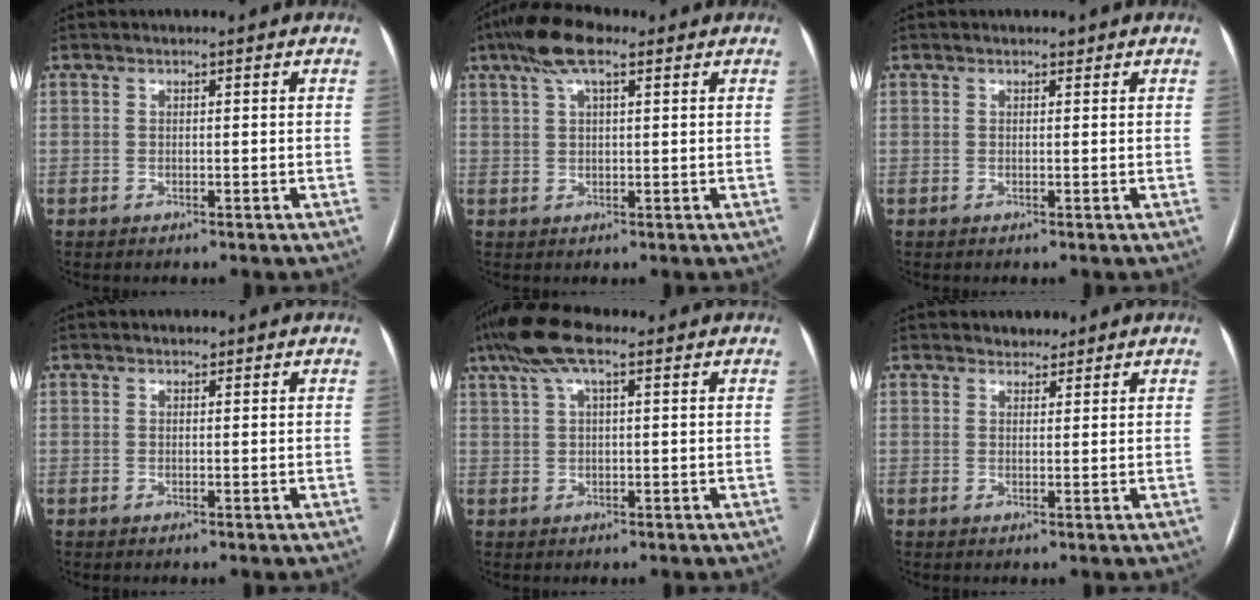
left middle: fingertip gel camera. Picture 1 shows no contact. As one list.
[{"total": 7.0, "force": [4.2, 1.9, 5.3], "torque": [-0.111, 0.029, 0.073]}, {"total": 1.2, "force": [0.9, 0.5, 0.6], "torque": [-0.012, 0.015, 0.013]}, {"total": 0.9, "force": [0.7, 0.4, 0.4], "torque": [-0.010, 0.012, 0.010]}, {"total": 8.1, "force": [4.9, 2.1, 6.1], "torque": [-0.131, 0.041, 0.088]}, {"total": 2.2, "force": [2.0, 1.0, 0.2], "torque": [-0.004, 0.009, 0.029]}]